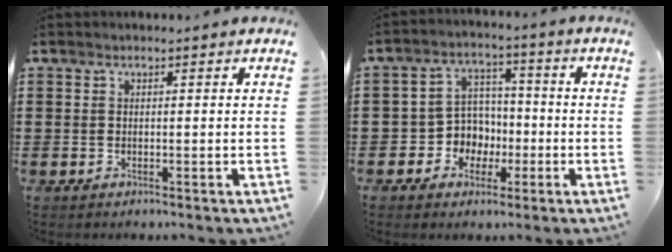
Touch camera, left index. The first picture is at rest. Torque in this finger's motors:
{"motor_torque": [0.40, 0.47, 0.25, 0.03]}